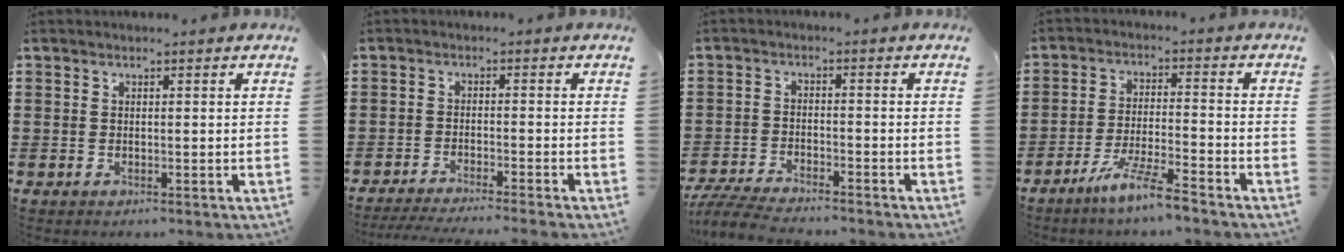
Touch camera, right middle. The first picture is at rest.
{"total": 2.8, "force": [-2.6, -0.5, 1.1], "torque": [-0.019, -0.002, -0.052]}
{"total": 5.4, "force": [-5.0, 0.3, 1.8], "torque": [-0.046, -0.009, -0.101]}
{"total": 7.0, "force": [-5.6, -0.1, 4.2], "torque": [-0.085, -0.011, -0.105]}